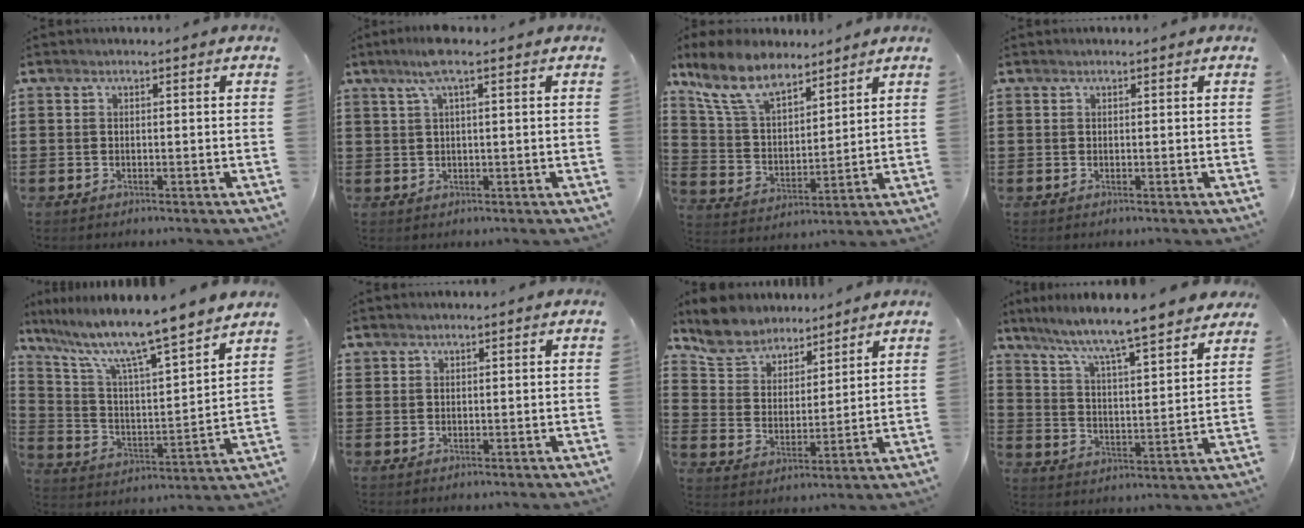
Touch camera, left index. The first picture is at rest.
{"total": 3.8, "force": [1.9, 0.2, 3.3], "torque": [-0.076, -0.001, 0.030]}
{"total": 9.5, "force": [7.6, 3.5, 4.5], "torque": [-0.118, -0.021, 0.143]}
{"total": 0.0}
{"total": 10.5, "force": [8.8, 0.1, 5.8], "torque": [-0.148, -0.064, 0.141]}
{"total": 0.8, "force": [0.7, 0.4, 0.0], "torque": [-0.003, 0.003, 0.014]}
{"total": 6.7, "force": [6.2, 2.5, 0.4], "torque": [-0.046, -0.027, 0.114]}
{"total": 6.6, "force": [6.0, -0.4, 2.7], "torque": [-0.080, -0.050, 0.094]}